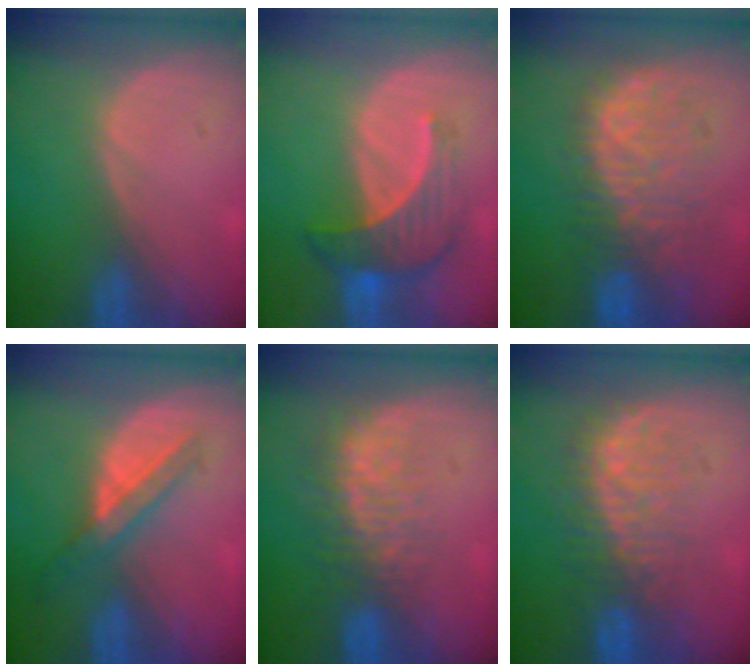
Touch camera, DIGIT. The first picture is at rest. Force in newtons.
{"total": 7.4, "press": 6.8, "slide": 2.8}
{"total": 10.3, "press": 9.4, "slide": 4.3}
{"total": 6.0, "press": 5.3, "slide": 2.7}
{"total": 7.8, "press": 6.9, "slide": 3.5}
{"total": 8.1, "press": 8.0, "slide": 0.7}